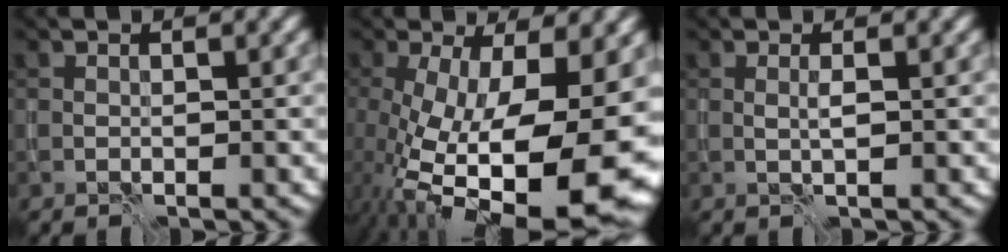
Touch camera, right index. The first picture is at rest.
{"total": 17.6, "force": [-4.1, 7.5, 15.4], "torque": [-0.244, -0.053, -0.047]}
{"total": 0.7, "force": [0.0, -0.3, 0.6], "torque": [-0.013, 0.002, -0.001]}